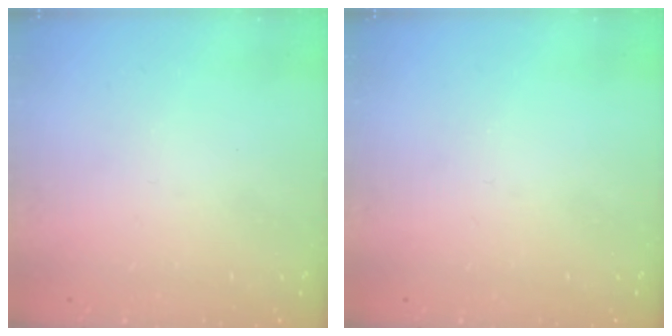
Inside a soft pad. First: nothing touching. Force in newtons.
{"total": 0.0}